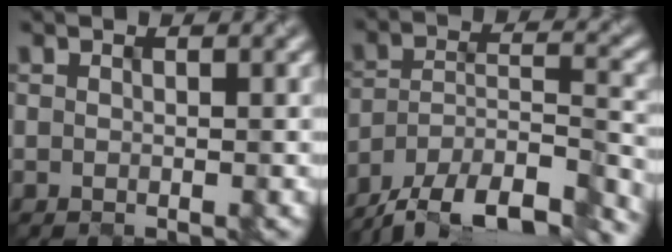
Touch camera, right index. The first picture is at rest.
{"total": 13.7, "force": [-12.0, 4.1, 5.2], "torque": [-0.085, -0.004, -0.173]}